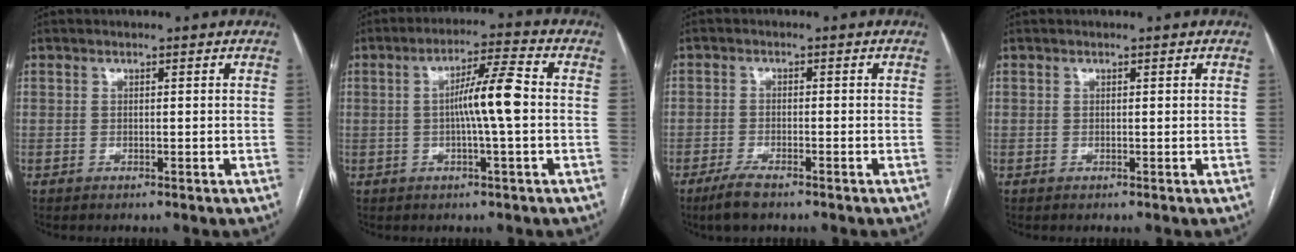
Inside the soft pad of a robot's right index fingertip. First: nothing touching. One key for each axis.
{"total": 7.7, "fx": -0.3, "fy": -0.1, "fz": 7.7, "tx": -0.134, "ty": 0.012, "tz": -0.009}
{"total": 3.8, "fx": -2.9, "fy": 1.2, "fz": 2.2, "tx": -0.051, "ty": -0.005, "tz": -0.050}
{"total": 0.0}